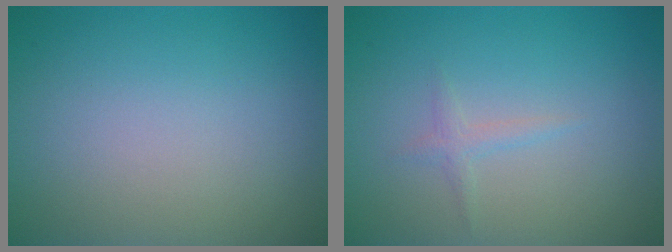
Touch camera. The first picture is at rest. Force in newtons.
{"total": 1.0, "press": 1.0, "slide": 0.1}